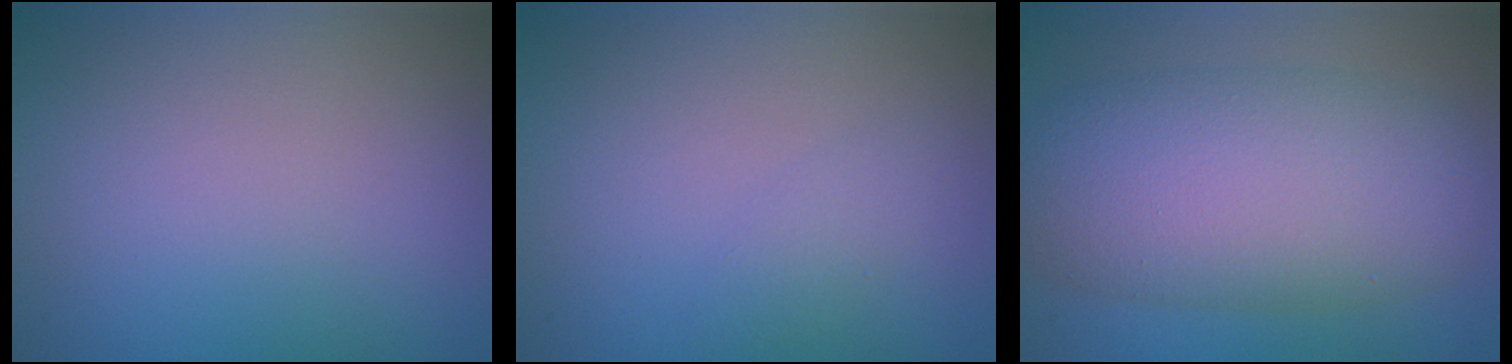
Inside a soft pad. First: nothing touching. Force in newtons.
{"total": 1.3, "press": 1.3, "slide": 0.0}
{"total": 9.4, "press": 9.4, "slide": 0.5}